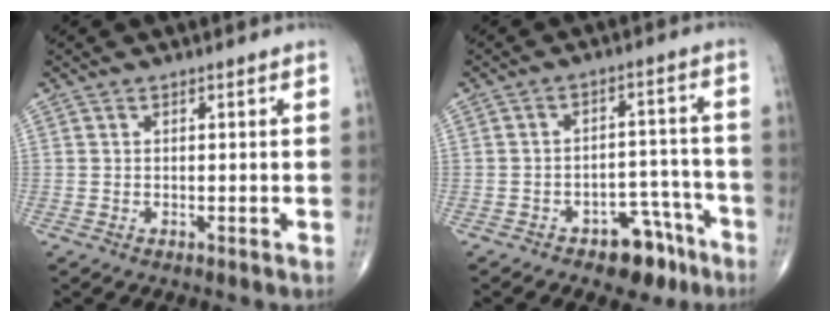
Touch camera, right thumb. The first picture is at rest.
{"total": 8.5, "force": [-5.6, 4.8, 4.4], "torque": [-0.022, 0.051, -0.077]}